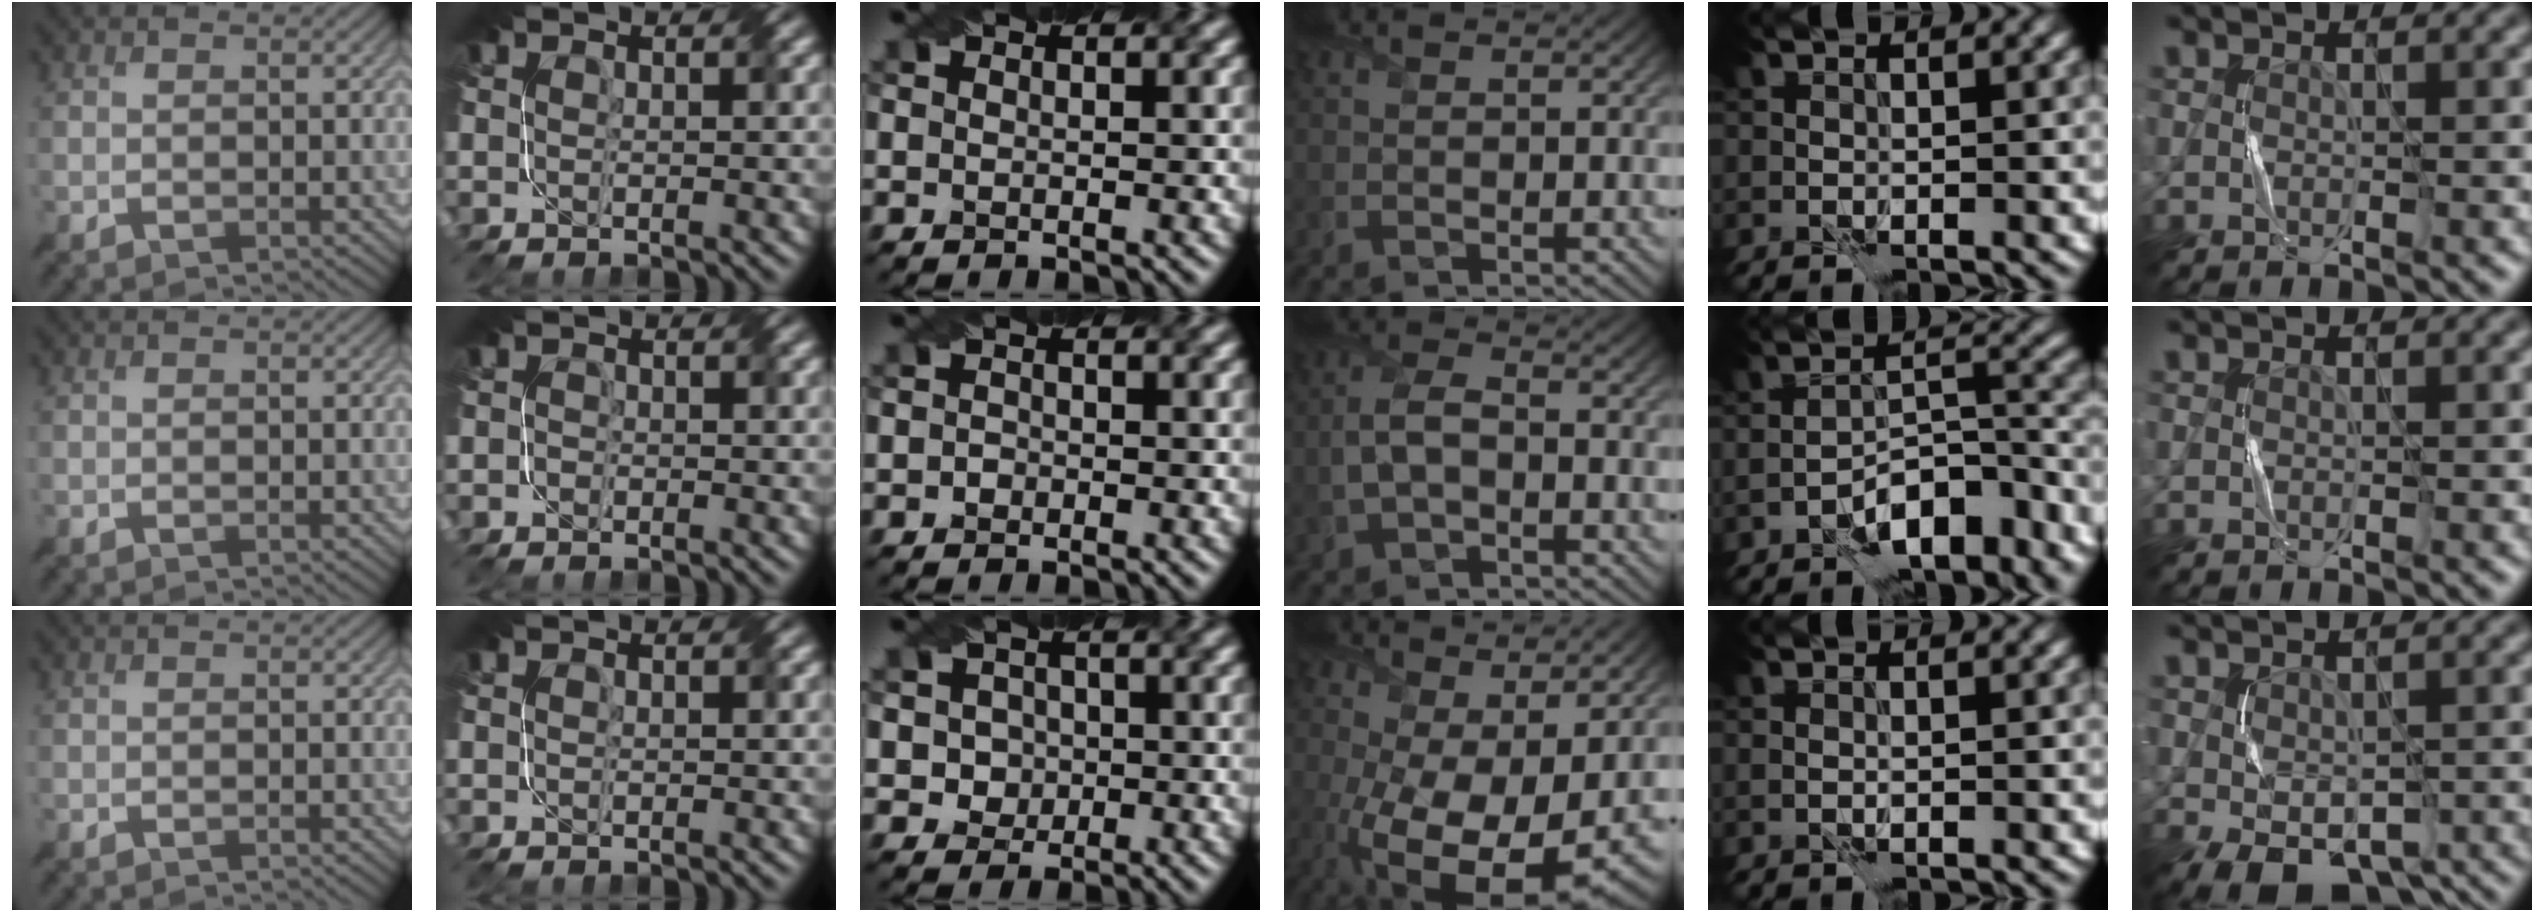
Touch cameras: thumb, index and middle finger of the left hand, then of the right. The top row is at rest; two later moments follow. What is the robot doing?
{"motion": "fold", "object": "file"}